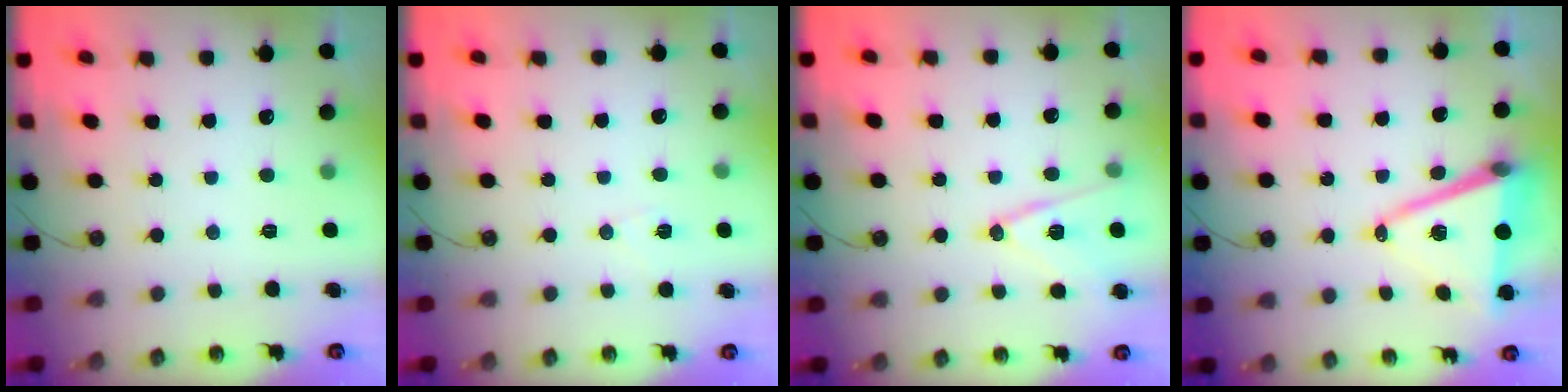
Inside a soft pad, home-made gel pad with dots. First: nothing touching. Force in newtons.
{"total": 6.9, "press": 6.6, "slide": 1.9}
{"total": 11.5, "press": 10.9, "slide": 3.8}
{"total": 13.5, "press": 12.9, "slide": 3.9}